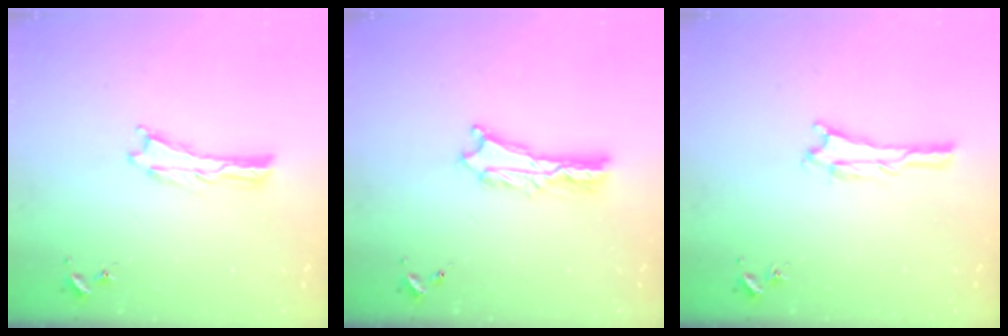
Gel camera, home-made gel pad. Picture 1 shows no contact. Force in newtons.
{"total": 2.4, "press": 2.4, "slide": 0.2}
{"total": 0.6, "press": 0.6, "slide": 0.1}